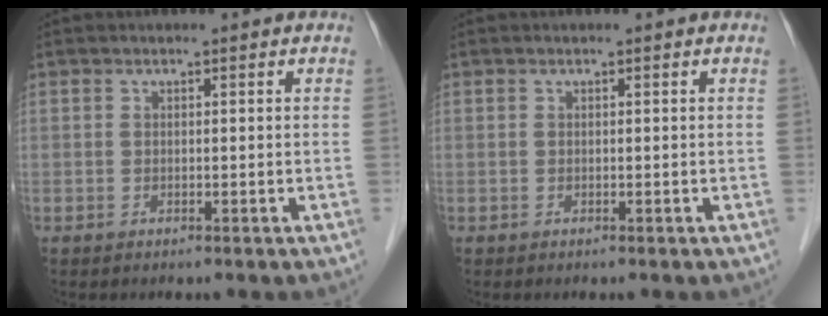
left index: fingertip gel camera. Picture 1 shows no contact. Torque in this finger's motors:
{"motor_torque": [0.00, 0.00, 0.00, 0.00]}